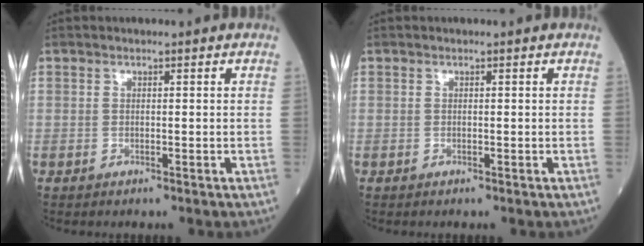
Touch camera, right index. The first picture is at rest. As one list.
[{"total": 0.0}]